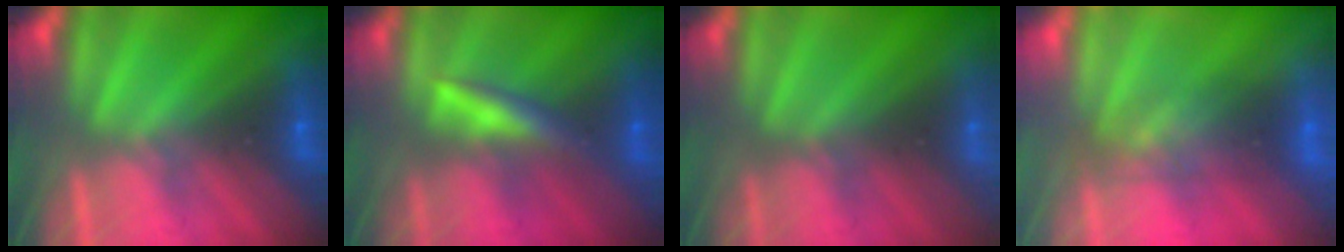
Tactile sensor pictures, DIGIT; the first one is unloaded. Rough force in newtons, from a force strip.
{"total": 2.4}
{"total": 3.0}
{"total": 2.6}